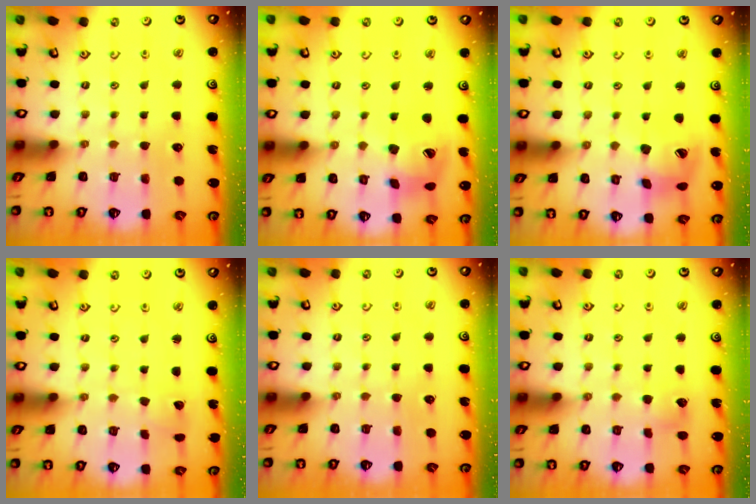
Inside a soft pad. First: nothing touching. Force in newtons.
{"total": 15.3, "press": 15.1, "slide": 2.2}
{"total": 15.3, "press": 15.1, "slide": 2.2}
{"total": 1.7, "press": 1.7, "slide": 0.1}
{"total": 0.0}
{"total": 4.4, "press": 4.3, "slide": 0.6}